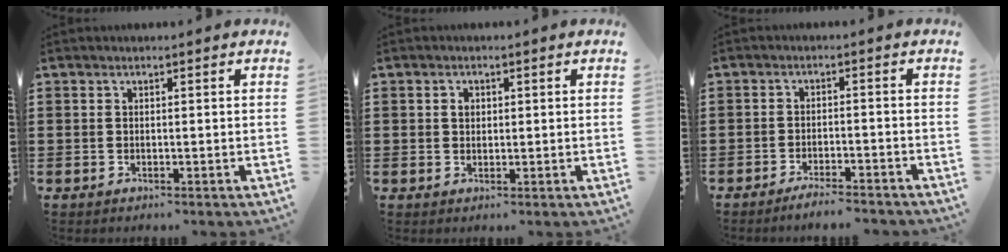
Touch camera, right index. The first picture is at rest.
{"total": 1.4, "force": [0.3, 1.0, 0.8], "torque": [-0.019, 0.006, 0.006]}
{"total": 3.0, "force": [-2.9, -0.2, 0.9], "torque": [-0.017, -0.001, -0.057]}